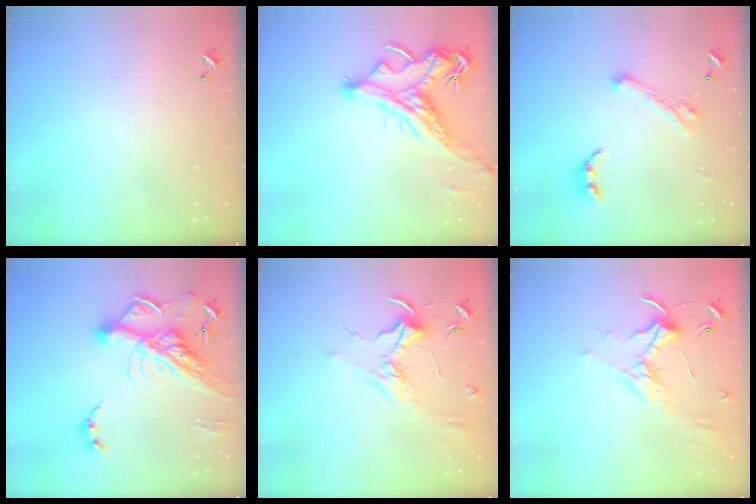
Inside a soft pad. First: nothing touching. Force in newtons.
{"total": 3.7, "press": 3.4, "slide": 1.4}
{"total": 6.6, "press": 6.5, "slide": 1.5}
{"total": 18.7, "press": 18.6, "slide": 2.4}
{"total": 1.9, "press": 1.8, "slide": 0.8}
{"total": 1.7, "press": 1.6, "slide": 0.4}